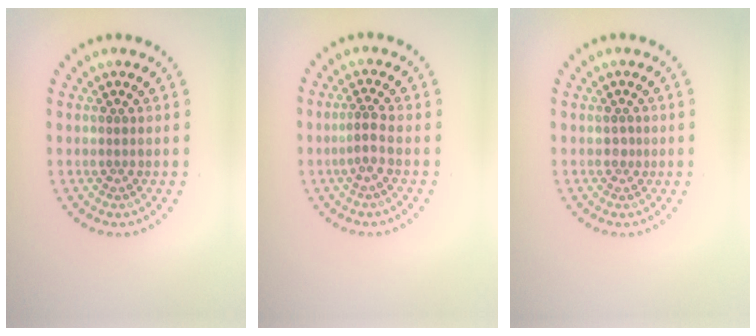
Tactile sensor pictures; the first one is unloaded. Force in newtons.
{"total": 1.6, "press": 1.2, "slide": 1.1}
{"total": 0.6, "press": 0.5, "slide": 0.3}